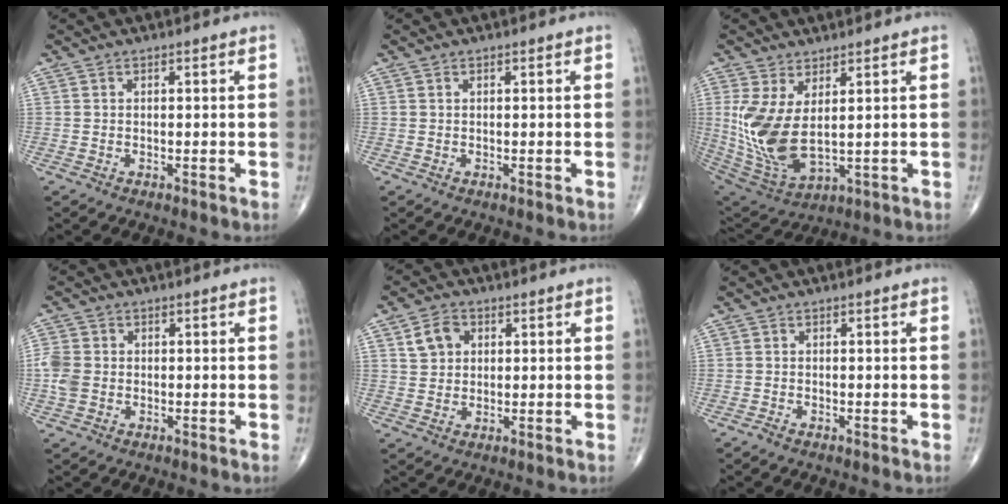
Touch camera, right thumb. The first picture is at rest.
{"total": 0.0}
{"total": 13.1, "force": [2.0, 6.2, 11.4], "torque": [-0.244, -0.025, 0.062]}
{"total": 4.7, "force": [-0.5, 3.8, 2.7], "torque": [-0.067, 0.006, -0.013]}
{"total": 5.1, "force": [1.7, 4.1, 2.6], "torque": [-0.029, 0.001, 0.029]}
{"total": 0.6, "force": [-0.5, 0.2, 0.3], "torque": [-0.011, -0.002, -0.013]}